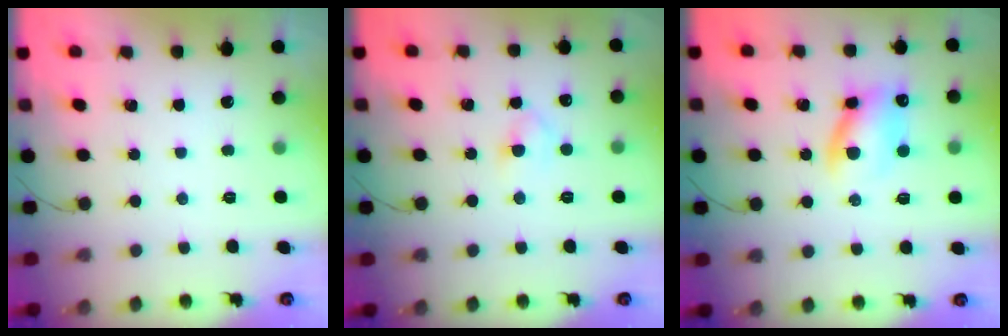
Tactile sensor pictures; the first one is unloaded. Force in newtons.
{"total": 3.7, "press": 3.4, "slide": 1.4}
{"total": 11.2, "press": 11.0, "slide": 1.8}